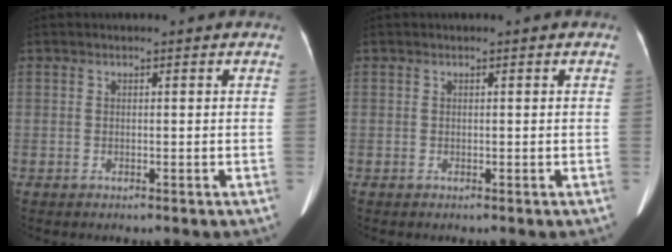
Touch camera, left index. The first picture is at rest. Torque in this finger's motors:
{"motor_torque": [0.00, 0.02, 0.00, 0.00]}